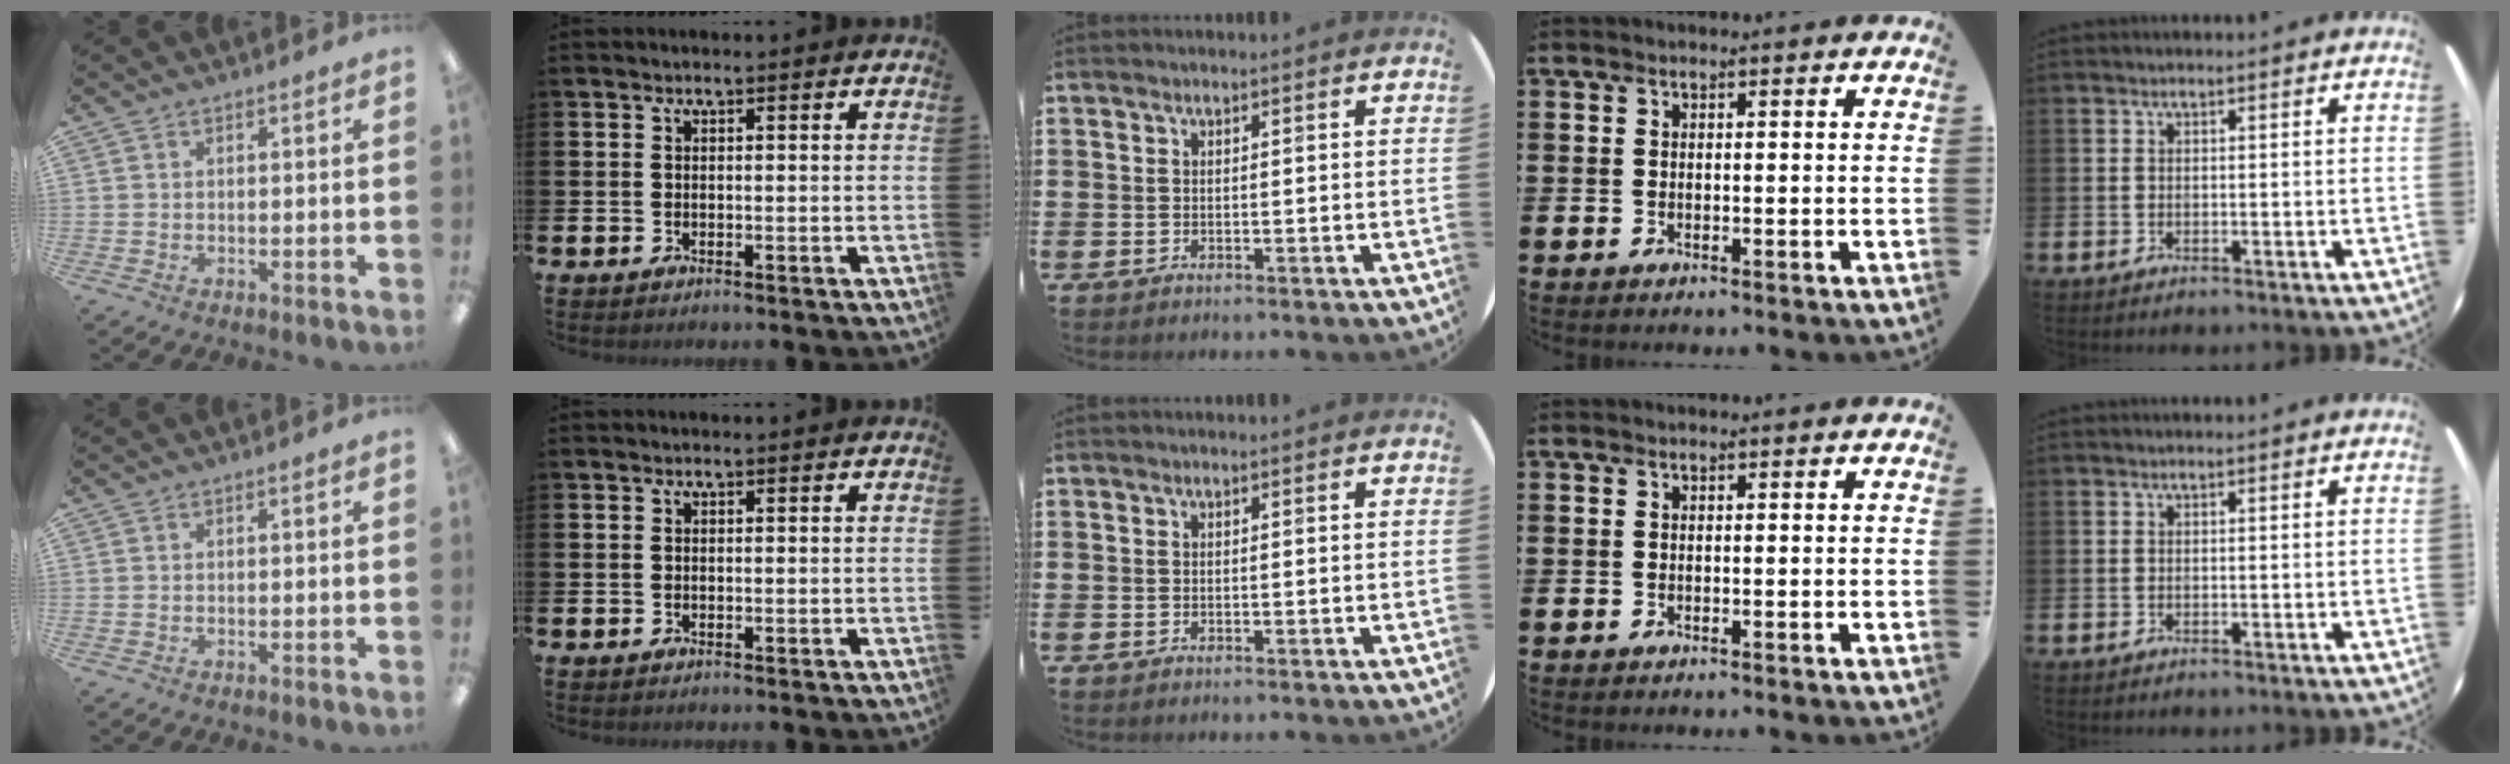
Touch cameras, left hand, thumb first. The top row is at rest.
{}